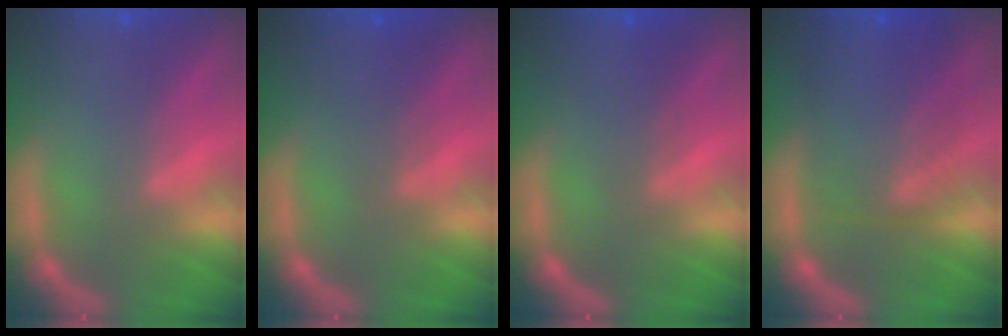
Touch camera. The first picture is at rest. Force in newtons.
{"total": 2.5}
{"total": 2.5}
{"total": 7.6}